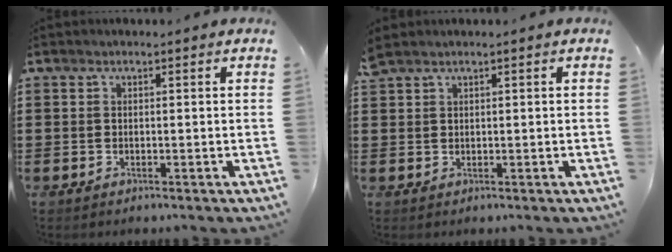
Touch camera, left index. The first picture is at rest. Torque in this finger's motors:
{"motor_torque": [0.32, -0.34, 0.01, 0.02]}